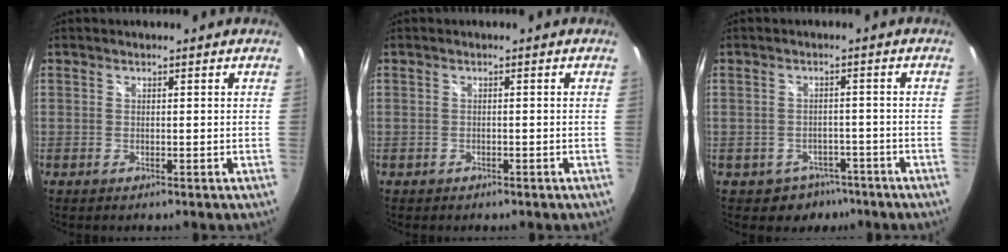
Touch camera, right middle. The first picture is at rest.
{"total": 1.3, "force": [-0.9, 0.9, 0.4], "torque": [-0.012, -0.003, -0.013]}
{"total": 5.5, "force": [-3.7, 4.1, 0.6], "torque": [-0.017, 0.016, -0.043]}